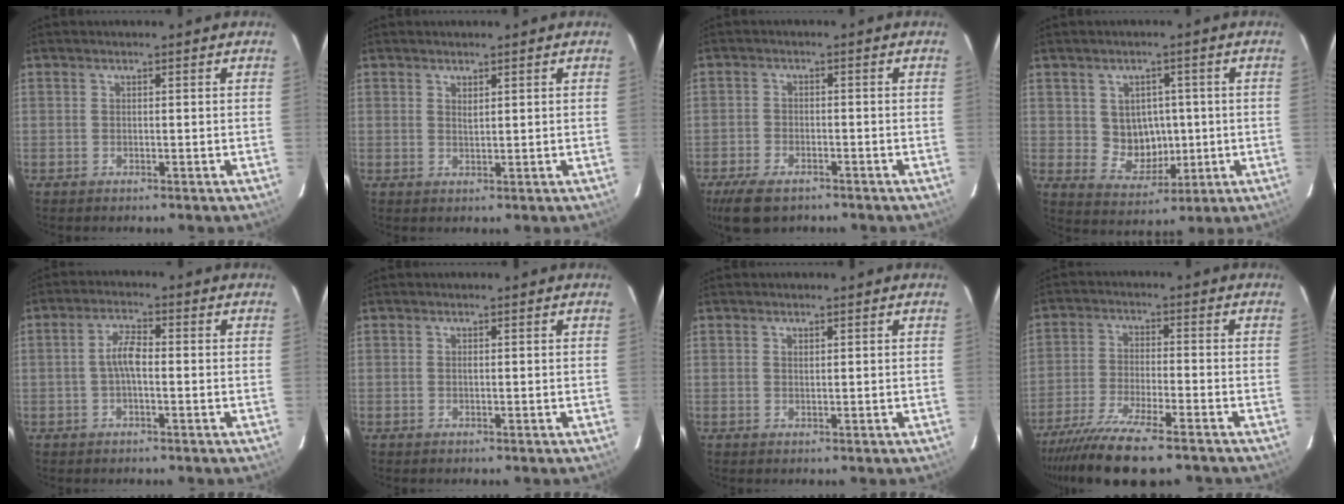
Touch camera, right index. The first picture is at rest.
{"total": 1.2, "force": [0.8, 0.4, 0.7], "torque": [-0.012, 0.001, 0.015]}
{"total": 7.9, "force": [-5.7, 3.7, 4.0], "torque": [-0.106, -0.016, -0.101]}
{"total": 7.2, "force": [0.4, 6.6, 2.8], "torque": [-0.055, 0.004, 0.026]}
{"total": 3.9, "force": [-0.6, 1.3, 3.7], "torque": [-0.075, 0.011, -0.012]}
{"total": 0.0}
{"total": 0.6, "force": [0.5, 0.3, 0.3], "torque": [-0.005, 0.001, 0.009]}
{"total": 14.8, "force": [-11.8, 2.4, 8.6], "torque": [-0.184, -0.042, -0.209]}